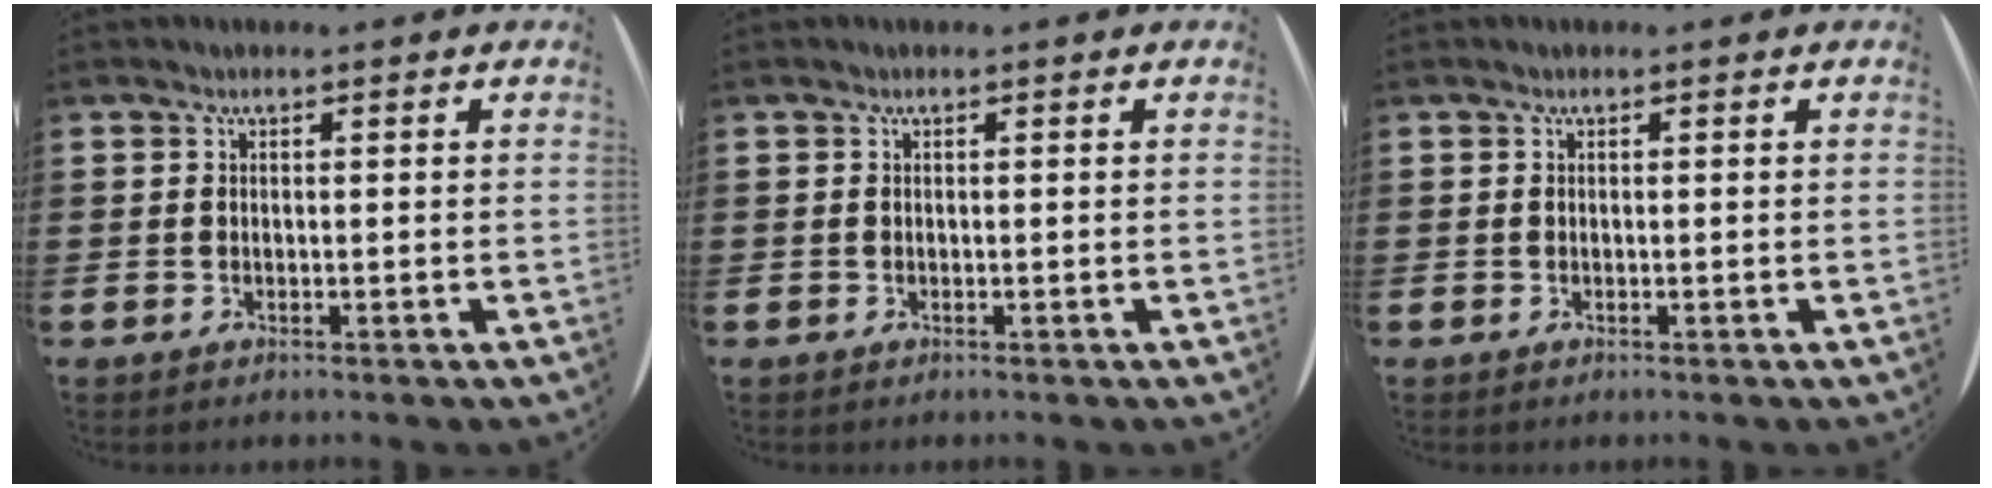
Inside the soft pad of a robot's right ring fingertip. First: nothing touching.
{"total": 0.0}
{"total": 0.0}